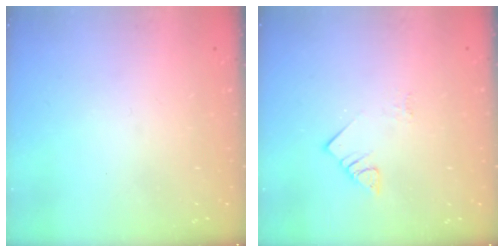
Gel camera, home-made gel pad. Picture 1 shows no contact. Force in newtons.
{"total": 3.6, "press": 3.6, "slide": 0.6}